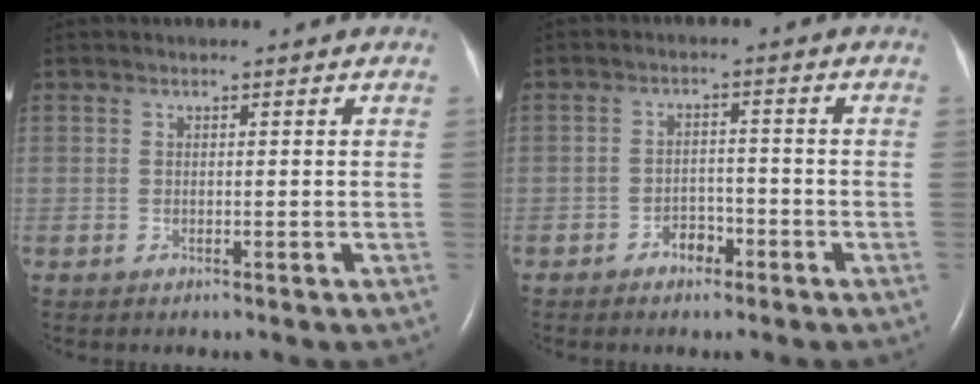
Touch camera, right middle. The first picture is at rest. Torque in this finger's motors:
{"motor_torque": [0.34, -0.30, 0.10, 0.02]}